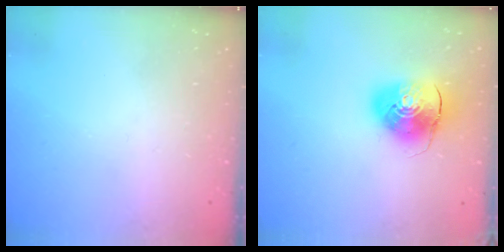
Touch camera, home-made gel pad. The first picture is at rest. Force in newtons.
{"total": 10.1, "press": 10.0, "slide": 1.6}